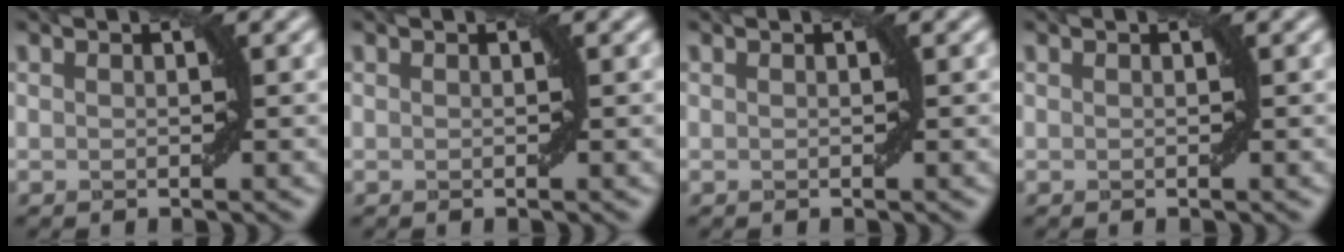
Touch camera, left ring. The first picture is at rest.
{"total": 0.0}
{"total": 0.0}
{"total": 0.0}